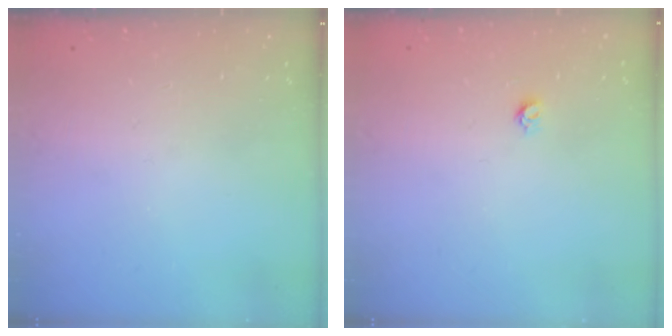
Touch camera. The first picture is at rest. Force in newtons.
{"total": 3.4, "press": 3.4, "slide": 0.2}